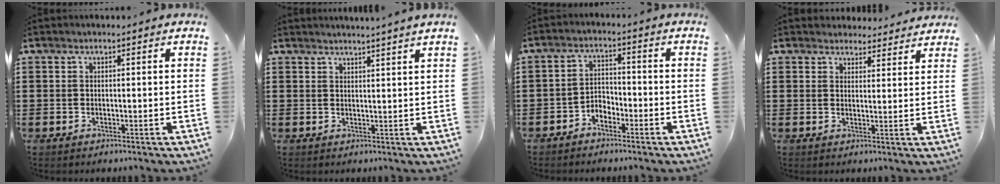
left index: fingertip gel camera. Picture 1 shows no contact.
{"total": 2.1, "force": [2.0, -0.7, 0.2], "torque": [-0.008, -0.006, 0.038]}
{"total": 2.9, "force": [-2.8, 0.9, 0.3], "torque": [-0.014, 0.004, -0.061]}
{"total": 3.4, "force": [3.3, 0.9, 0.0], "torque": [-0.012, -0.010, 0.064]}